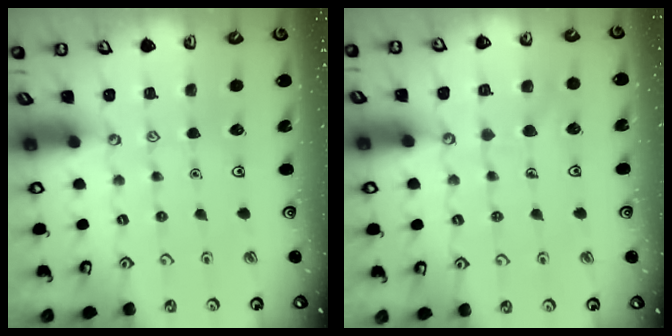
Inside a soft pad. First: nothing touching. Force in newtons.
{"total": 6.7, "press": 6.7, "slide": 0.4}